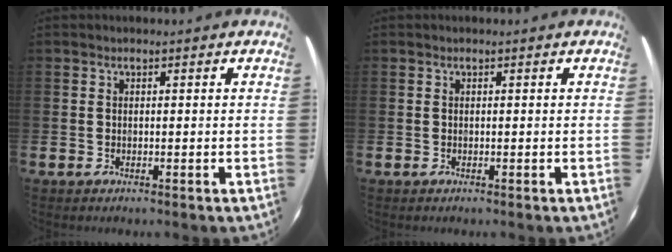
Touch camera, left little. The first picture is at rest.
{"total": 0.0}